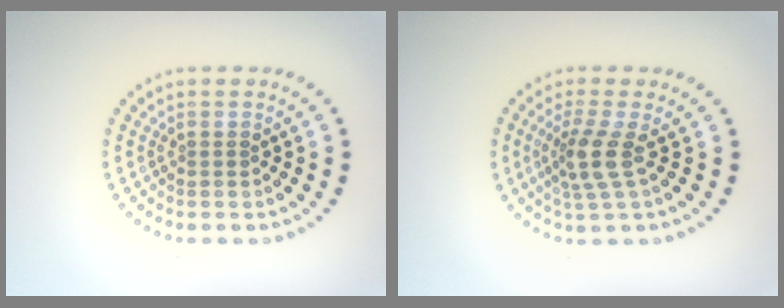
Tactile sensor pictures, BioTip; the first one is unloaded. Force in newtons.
{"total": 2.9, "press": 2.2, "slide": 1.8}